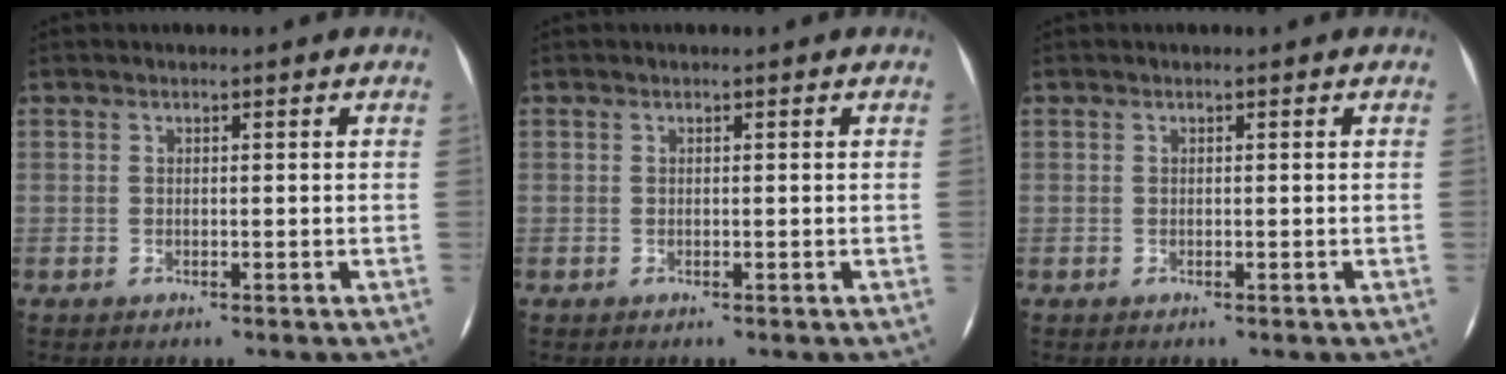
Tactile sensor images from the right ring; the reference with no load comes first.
{"total": 0.0}
{"total": 0.0}